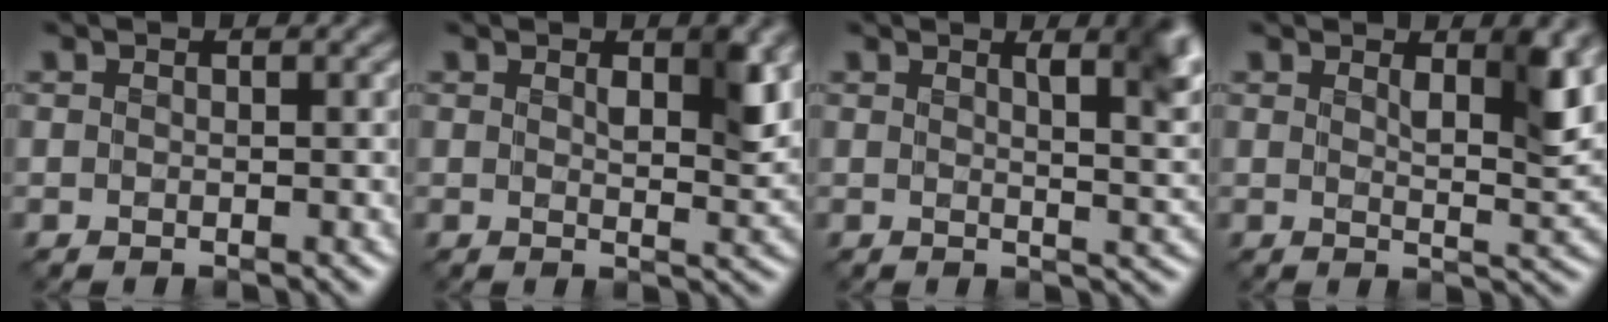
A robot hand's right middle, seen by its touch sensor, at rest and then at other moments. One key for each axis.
{"total": 3.4, "fx": 1.2, "fy": 1.2, "fz": 3.0, "tx": -0.044, "ty": -0.006, "tz": 0.020}
{"total": 4.9, "fx": 2.2, "fy": 1.5, "fz": 4.1, "tx": -0.036, "ty": 0.000, "tz": 0.028}
{"total": 4.1, "fx": 1.6, "fy": 1.2, "fz": 3.6, "tx": -0.052, "ty": -0.007, "tz": 0.025}